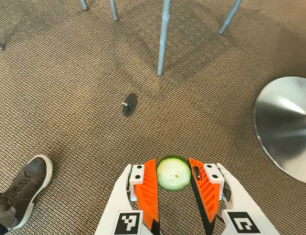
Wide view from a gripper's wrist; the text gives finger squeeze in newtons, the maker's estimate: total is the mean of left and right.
{"total": 7.0, "left": 7.0, "right": 7.1}